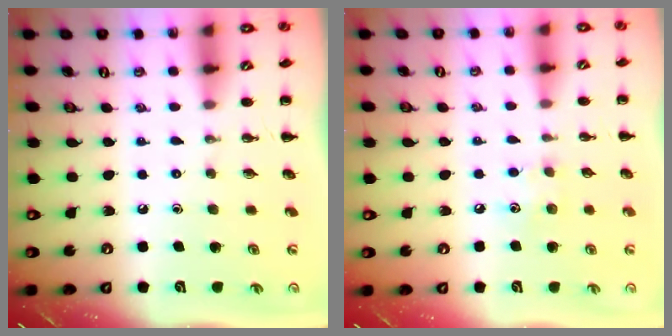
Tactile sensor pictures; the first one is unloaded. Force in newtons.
{"total": 5.7, "press": 5.6, "slide": 1.5}